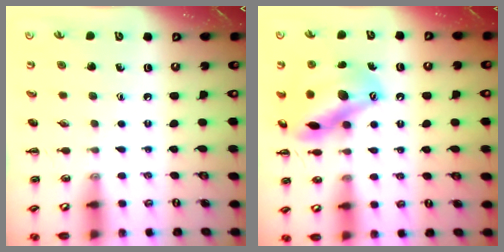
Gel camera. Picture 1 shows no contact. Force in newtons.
{"total": 17.2, "press": 17.0, "slide": 2.3}